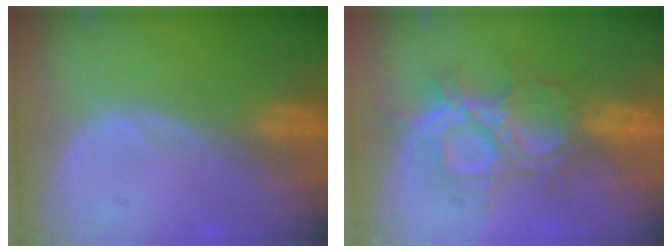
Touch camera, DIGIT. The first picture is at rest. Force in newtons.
{"total": 8.7, "press": 8.5, "slide": 1.9}